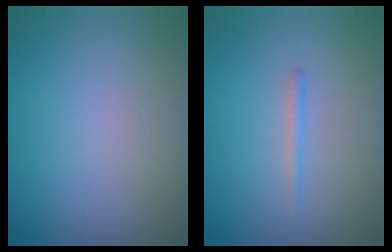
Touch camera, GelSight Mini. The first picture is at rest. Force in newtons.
{"total": 0.8, "press": 0.8, "slide": 0.1}